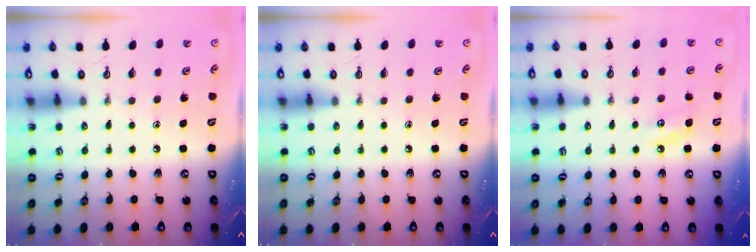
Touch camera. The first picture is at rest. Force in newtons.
{"total": 0.0}
{"total": 5.1, "press": 5.1, "slide": 0.6}